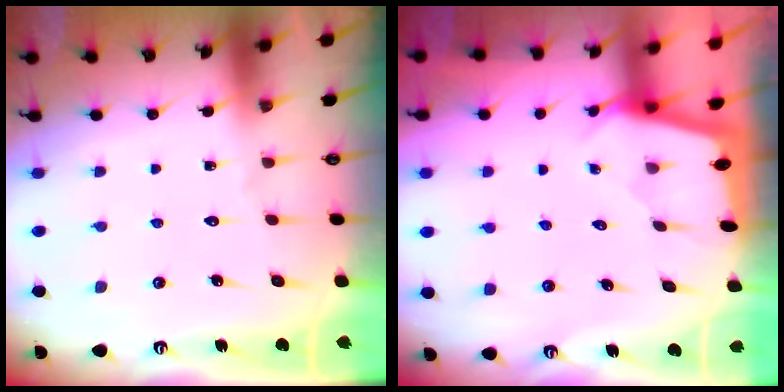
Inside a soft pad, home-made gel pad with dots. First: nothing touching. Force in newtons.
{"total": 1.9, "press": 1.9, "slide": 0.1}